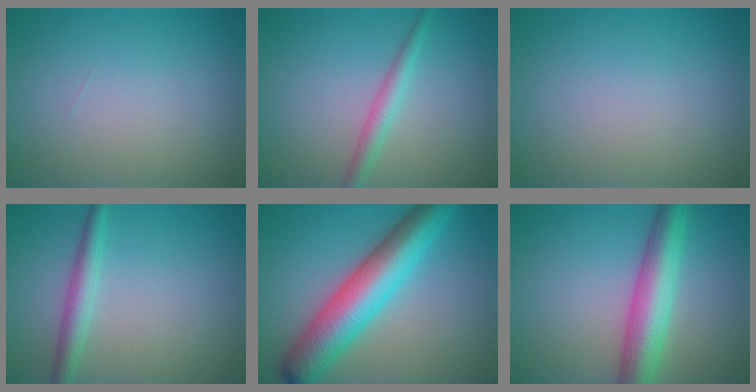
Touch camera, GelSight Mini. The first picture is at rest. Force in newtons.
{"total": 2.1, "press": 2.1, "slide": 0.0}
{"total": 0.0}
{"total": 2.5, "press": 2.5, "slide": 0.0}
{"total": 8.9, "press": 8.9, "slide": 0.1}
{"total": 6.4, "press": 6.4, "slide": 0.2}